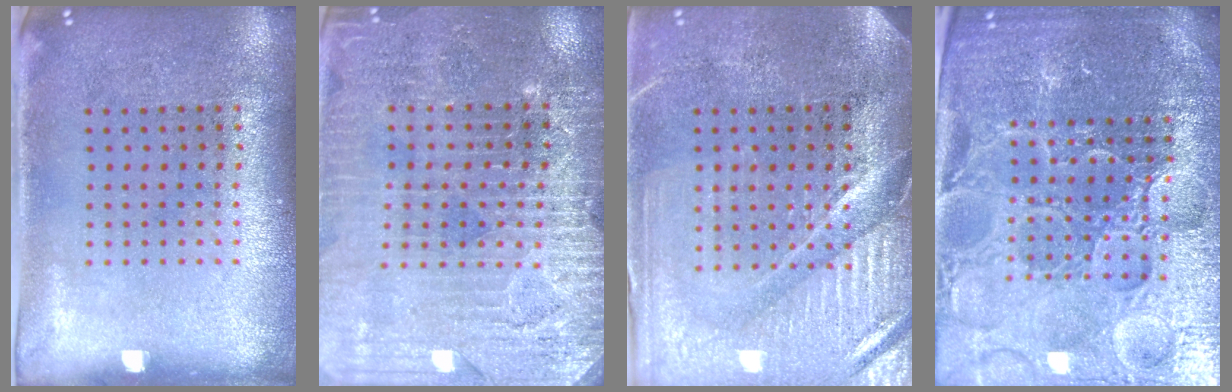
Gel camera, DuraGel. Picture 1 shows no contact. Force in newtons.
{"total": 3.3, "press": 3.2, "slide": 0.5}
{"total": 4.1, "press": 3.7, "slide": 1.7}
{"total": 5.8, "press": 5.3, "slide": 2.2}